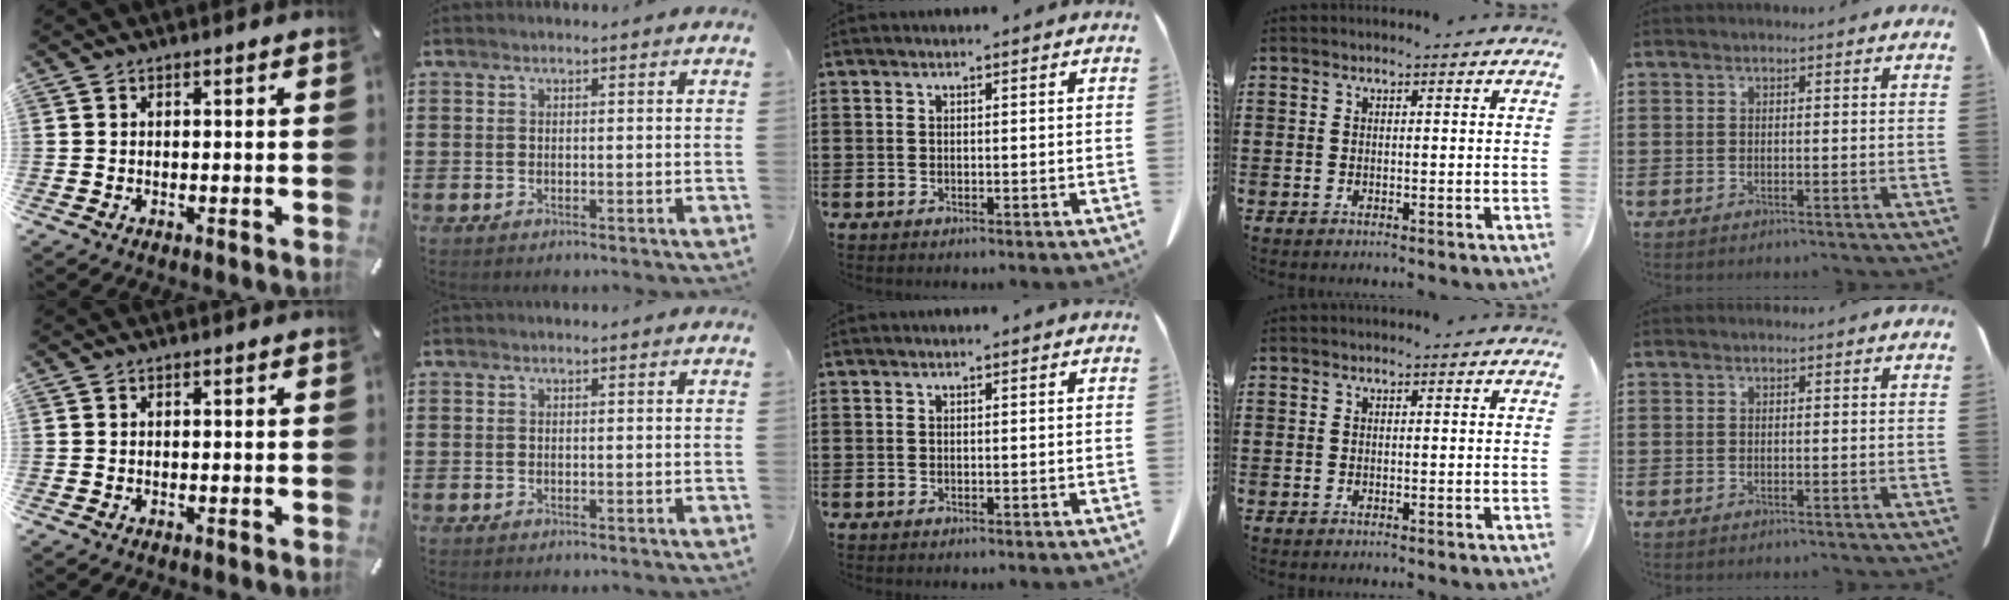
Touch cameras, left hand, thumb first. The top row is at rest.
{}